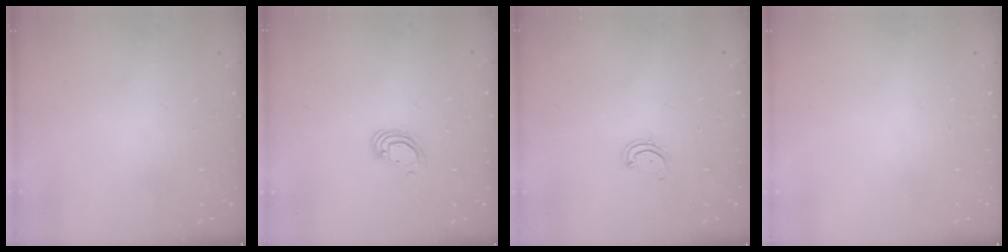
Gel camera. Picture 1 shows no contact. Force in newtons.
{"total": 5.2, "press": 5.2, "slide": 0.3}
{"total": 2.5, "press": 2.5, "slide": 0.2}
{"total": 0.0}